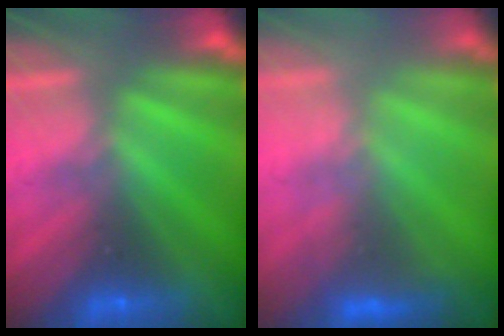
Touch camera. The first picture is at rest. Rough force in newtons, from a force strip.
{"total": 2.4}